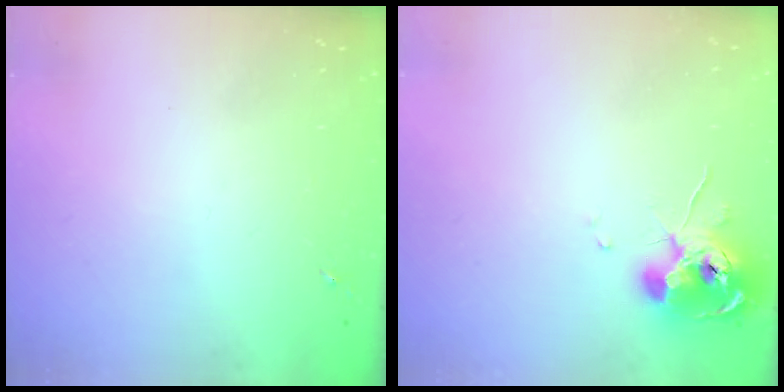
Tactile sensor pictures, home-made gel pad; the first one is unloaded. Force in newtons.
{"total": 10.3, "press": 10.2, "slide": 1.1}